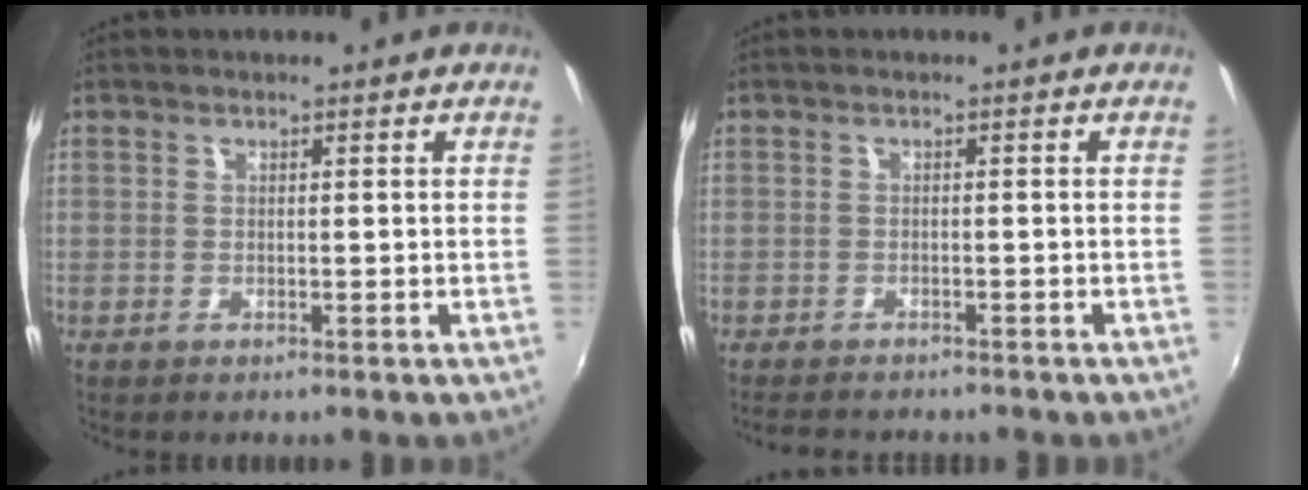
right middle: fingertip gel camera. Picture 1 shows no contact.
{"total": 5.1, "force": [-4.7, 1.3, 1.6], "torque": [-0.042, -0.014, -0.070]}